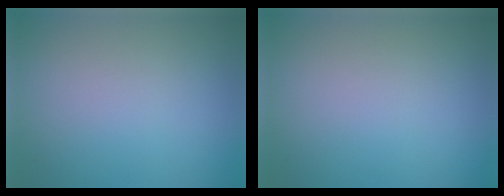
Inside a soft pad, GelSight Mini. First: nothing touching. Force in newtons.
{"total": 0.0}